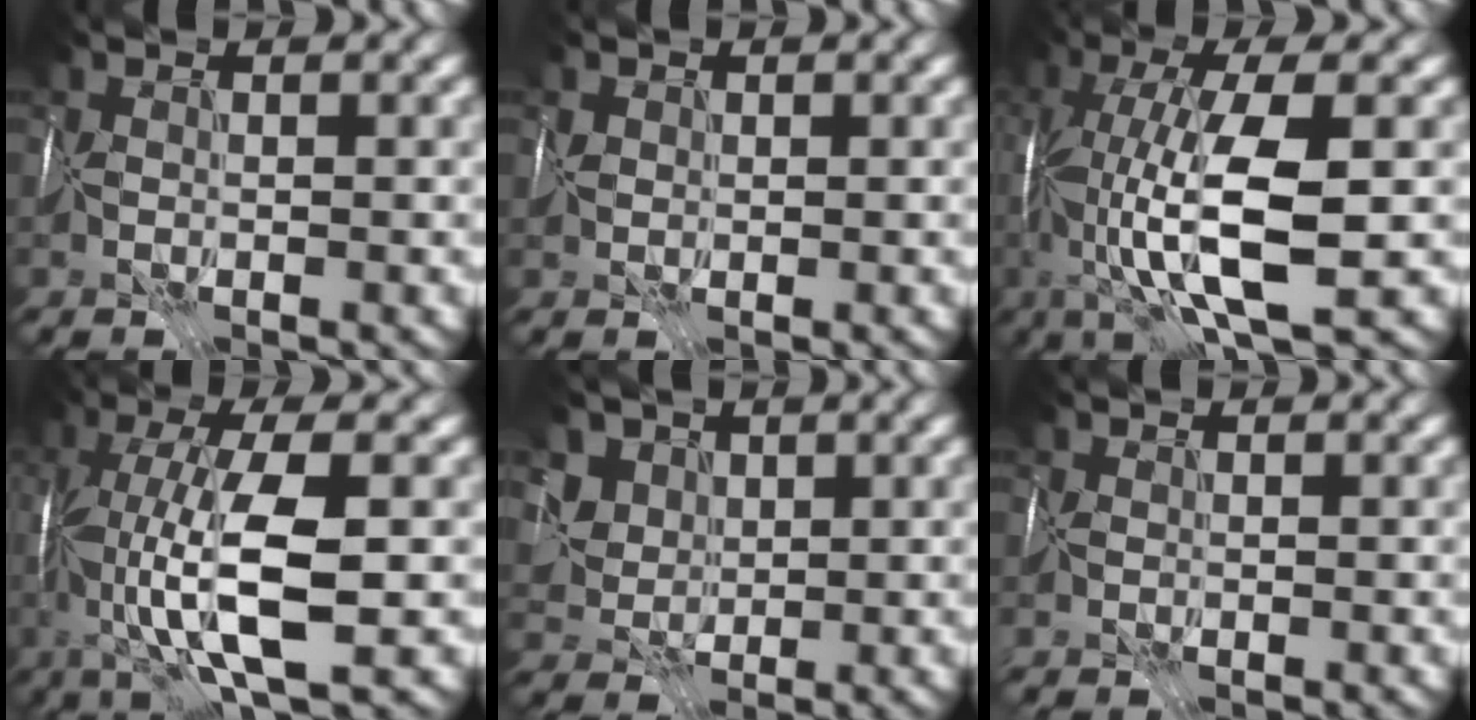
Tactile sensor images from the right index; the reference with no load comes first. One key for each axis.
{"total": 0.7, "fx": 0.3, "fy": 0.5, "fz": -0.3, "tx": 0.013, "ty": -0.002, "tz": 0.005}
{"total": 9.7, "fx": -1.7, "fy": 2.3, "fz": 9.3, "tx": -0.166, "ty": -0.007, "tz": -0.030}
{"total": 8.4, "fx": -1.6, "fy": 1.8, "fz": 8.1, "tx": -0.148, "ty": -0.002, "tz": -0.030}
{"total": 4.3, "fx": 1.9, "fy": 3.6, "fz": 1.4, "tx": -0.025, "ty": 0.003, "tz": 0.029}
{"total": 1.3, "fx": -0.6, "fy": 1.1, "fz": 0.4, "tx": -0.003, "ty": -0.007, "tz": -0.012}